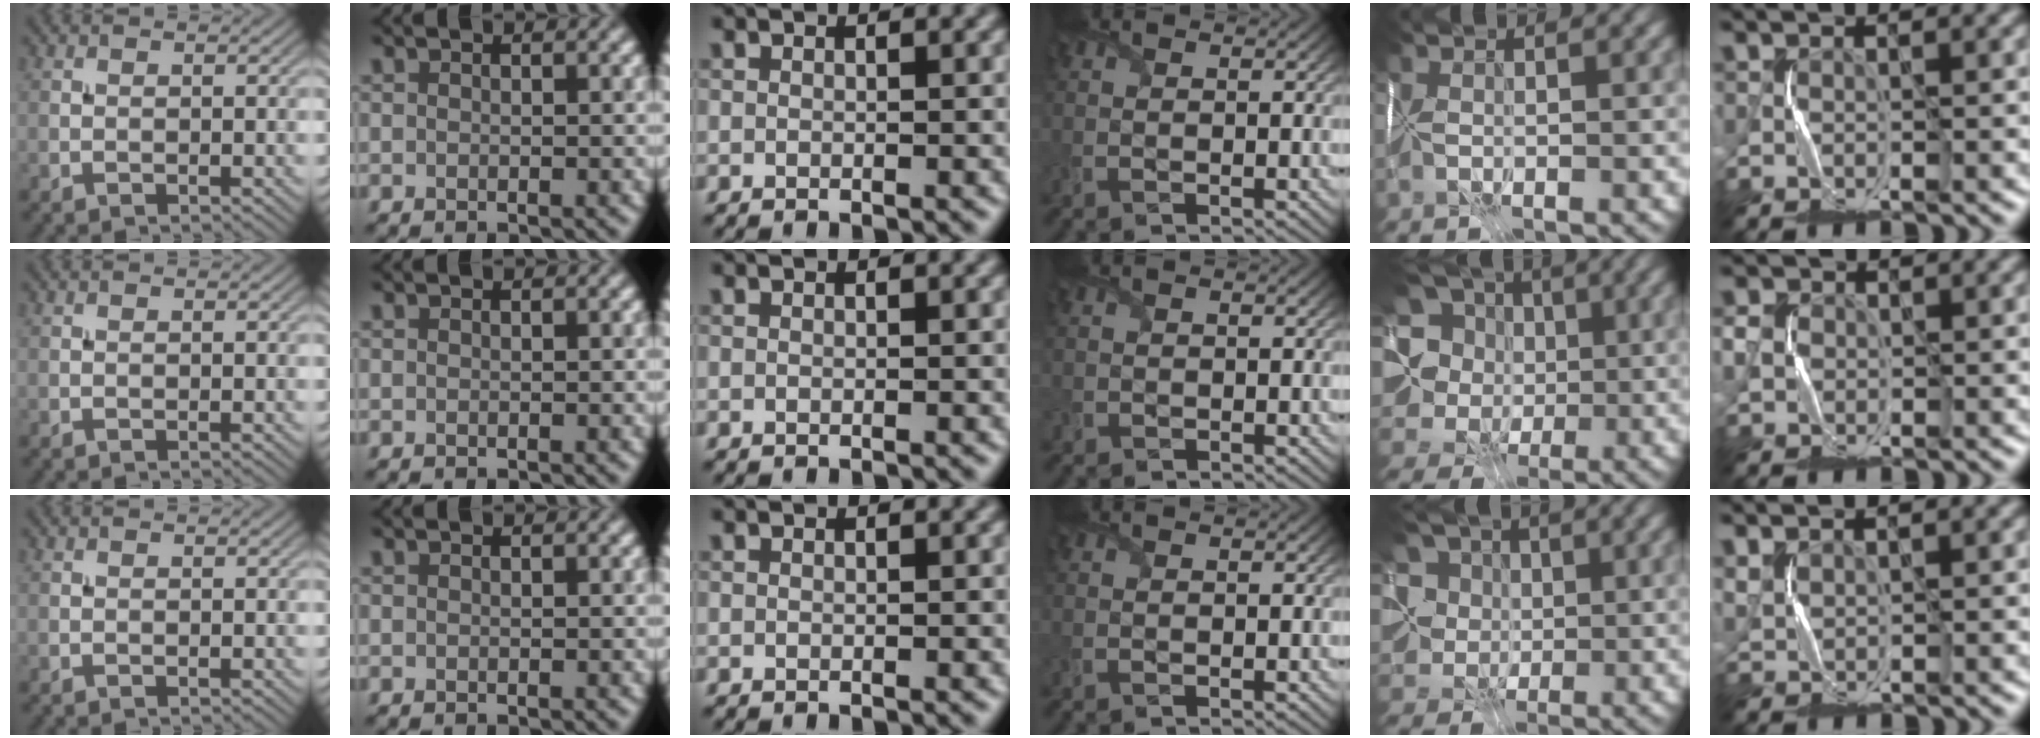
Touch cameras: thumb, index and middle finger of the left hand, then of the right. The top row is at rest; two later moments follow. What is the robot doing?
{"motion": "fold", "object": "shipping label"}